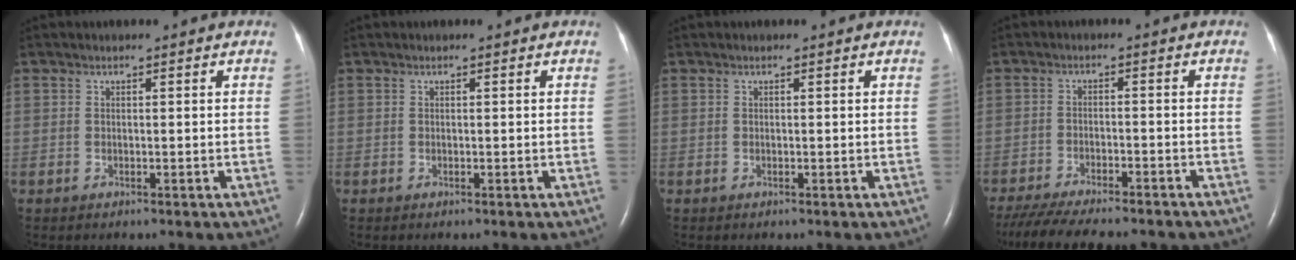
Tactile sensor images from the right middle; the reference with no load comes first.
{"total": 0.0}
{"total": 0.0}
{"total": 15.5, "force": [-13.4, 2.9, 7.3], "torque": [-0.143, -0.028, -0.192]}